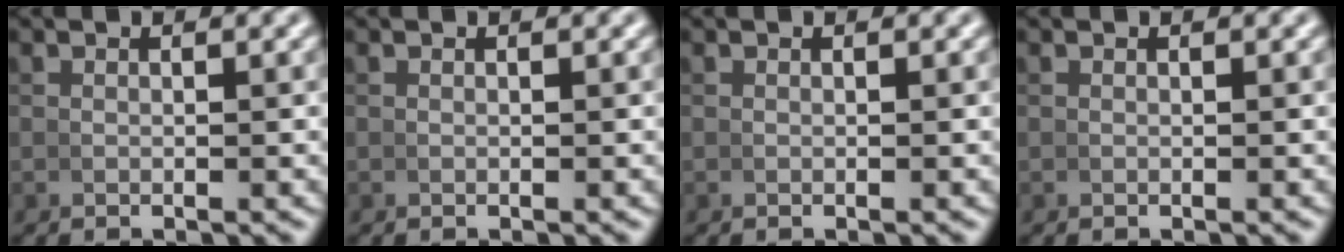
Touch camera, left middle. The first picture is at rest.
{"total": 0.0}
{"total": 0.0}
{"total": 0.0}